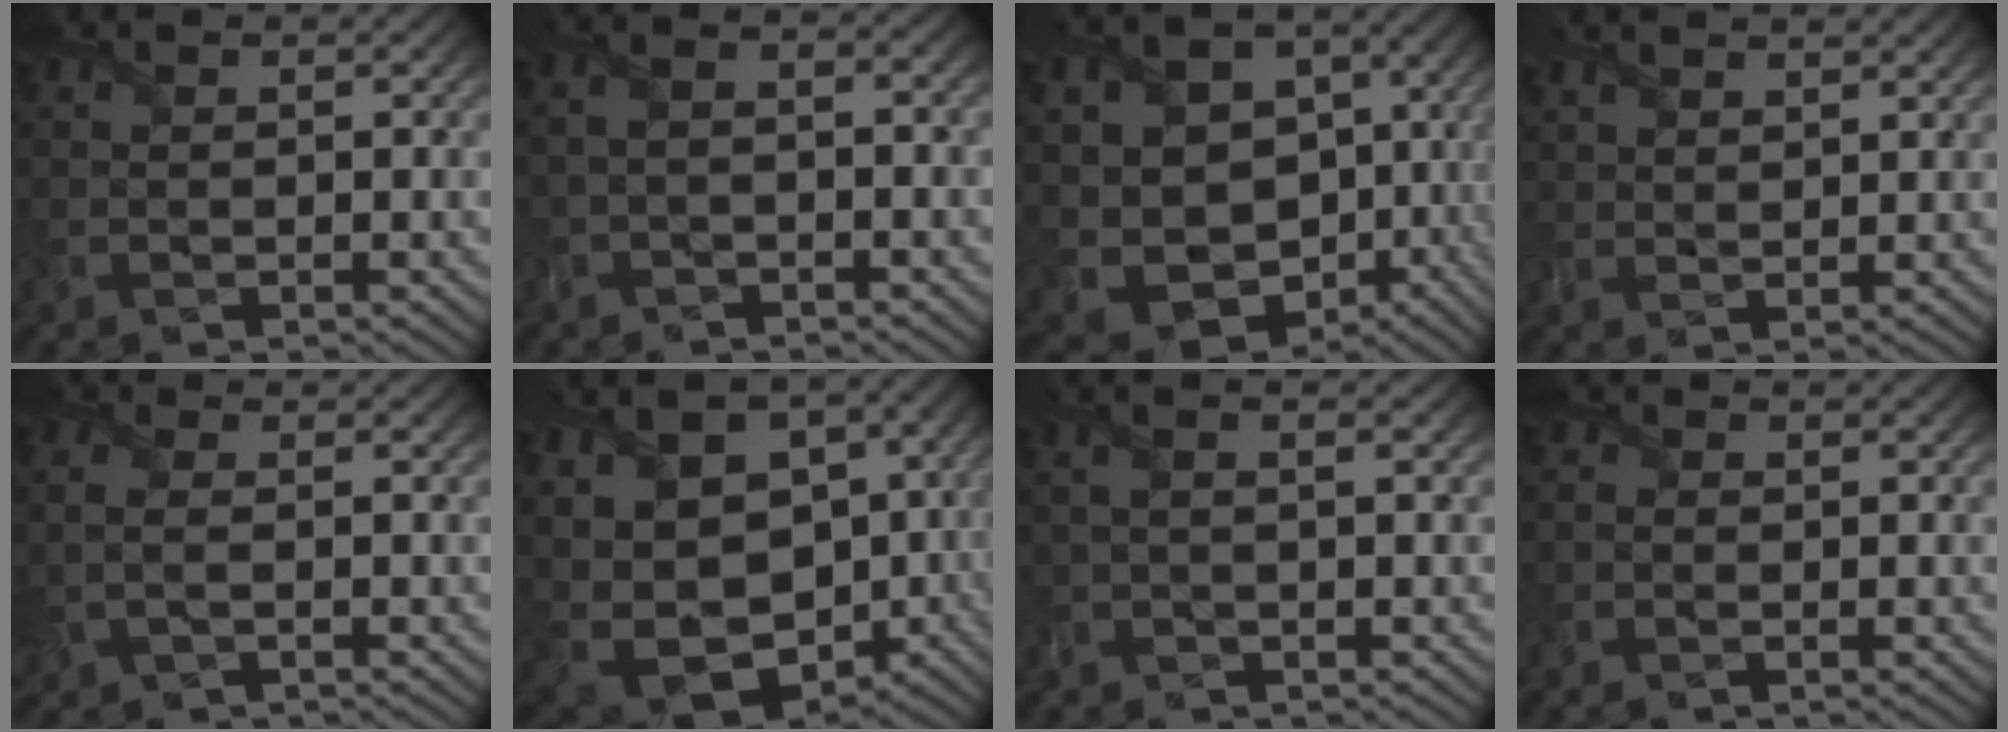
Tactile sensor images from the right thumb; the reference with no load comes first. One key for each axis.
{"total": 3.3, "fx": -1.1, "fy": 1.4, "fz": 2.8, "tx": -0.067, "ty": 0.008, "tz": -0.018}
{"total": 14.6, "fx": -1.7, "fy": 12.2, "fz": 7.8, "tx": -0.185, "ty": -0.031, "tz": -0.010}
{"total": 4.2, "fx": 3.2, "fy": 1.2, "fz": 2.4, "tx": -0.044, "ty": 0.004, "tz": 0.051}
{"total": 3.9, "fx": -0.6, "fy": 2.5, "fz": 2.9, "tx": -0.095, "ty": 0.005, "tz": -0.004}
{"total": 18.2, "fx": 0.1, "fy": 13.6, "fz": 12.2, "tx": -0.244, "ty": -0.001, "tz": 0.032}
{"total": 2.2, "fx": 0.0, "fy": 0.2, "fz": 2.2, "tx": -0.043, "ty": 0.004, "tz": 0.001}
{"total": 1.2, "fx": -0.6, "fy": 0.8, "fz": 0.7, "tx": -0.016, "ty": 0.001, "tz": -0.014}